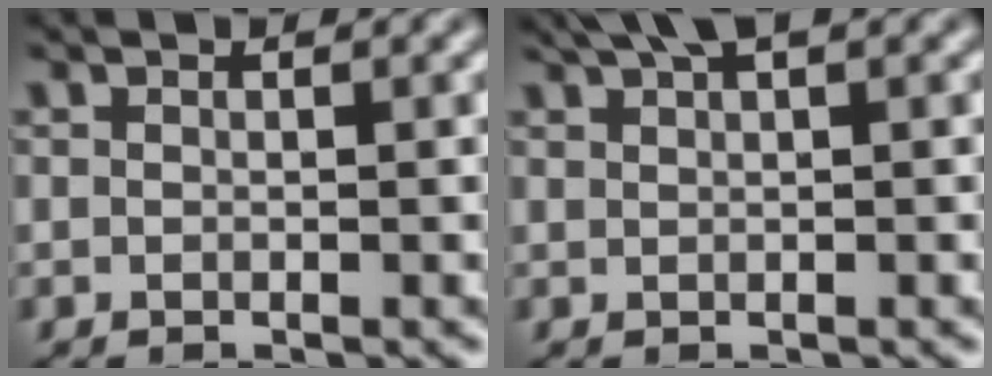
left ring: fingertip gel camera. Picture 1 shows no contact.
{"total": 2.2, "force": [1.6, 0.4, 1.5], "torque": [-0.016, 0.006, 0.029]}